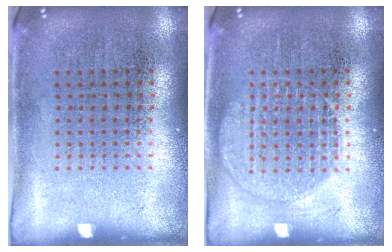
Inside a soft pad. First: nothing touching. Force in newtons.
{"total": 2.3, "press": 2.3, "slide": 0.4}